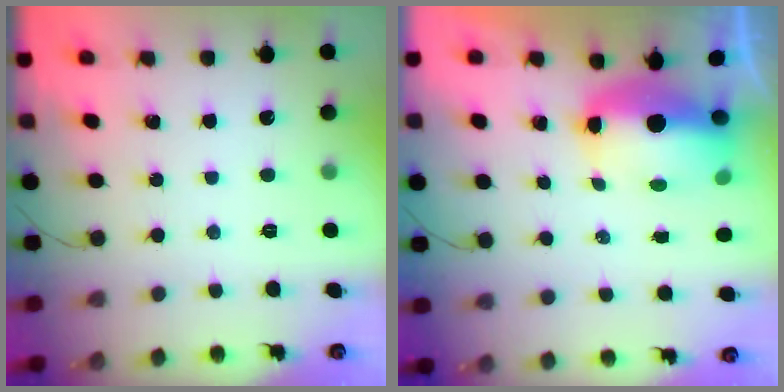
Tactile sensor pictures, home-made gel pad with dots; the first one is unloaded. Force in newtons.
{"total": 9.0, "press": 8.8, "slide": 1.8}